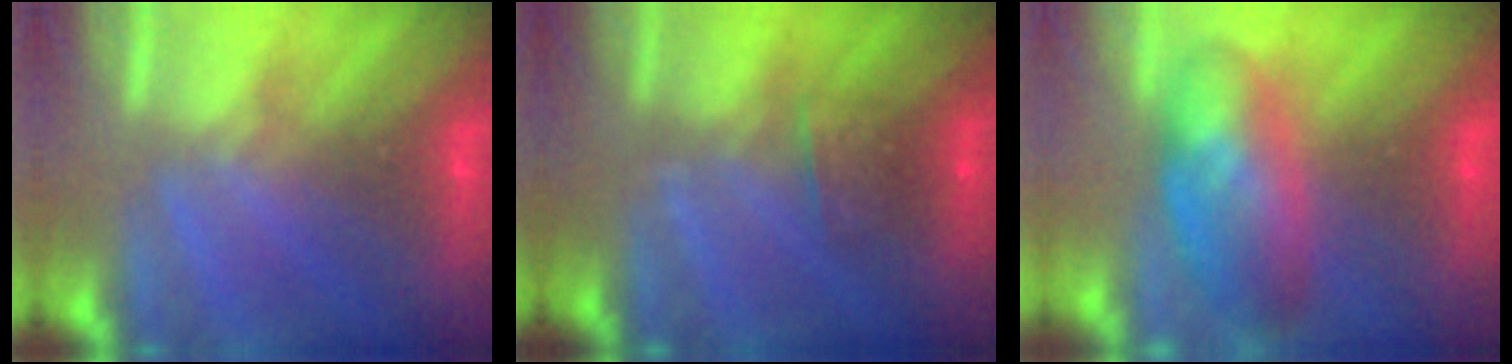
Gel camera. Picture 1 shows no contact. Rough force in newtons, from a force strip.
{"total": 2.5}
{"total": 7.4}